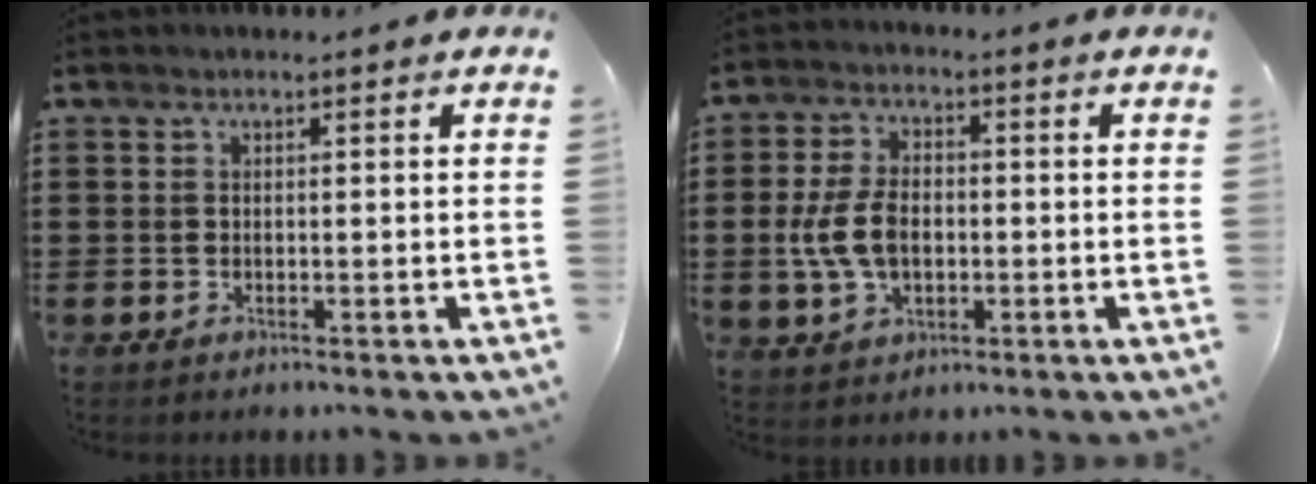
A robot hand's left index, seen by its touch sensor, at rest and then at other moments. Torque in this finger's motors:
{"motor_torque": [0.59, 0.10, 0.46, 0.10]}